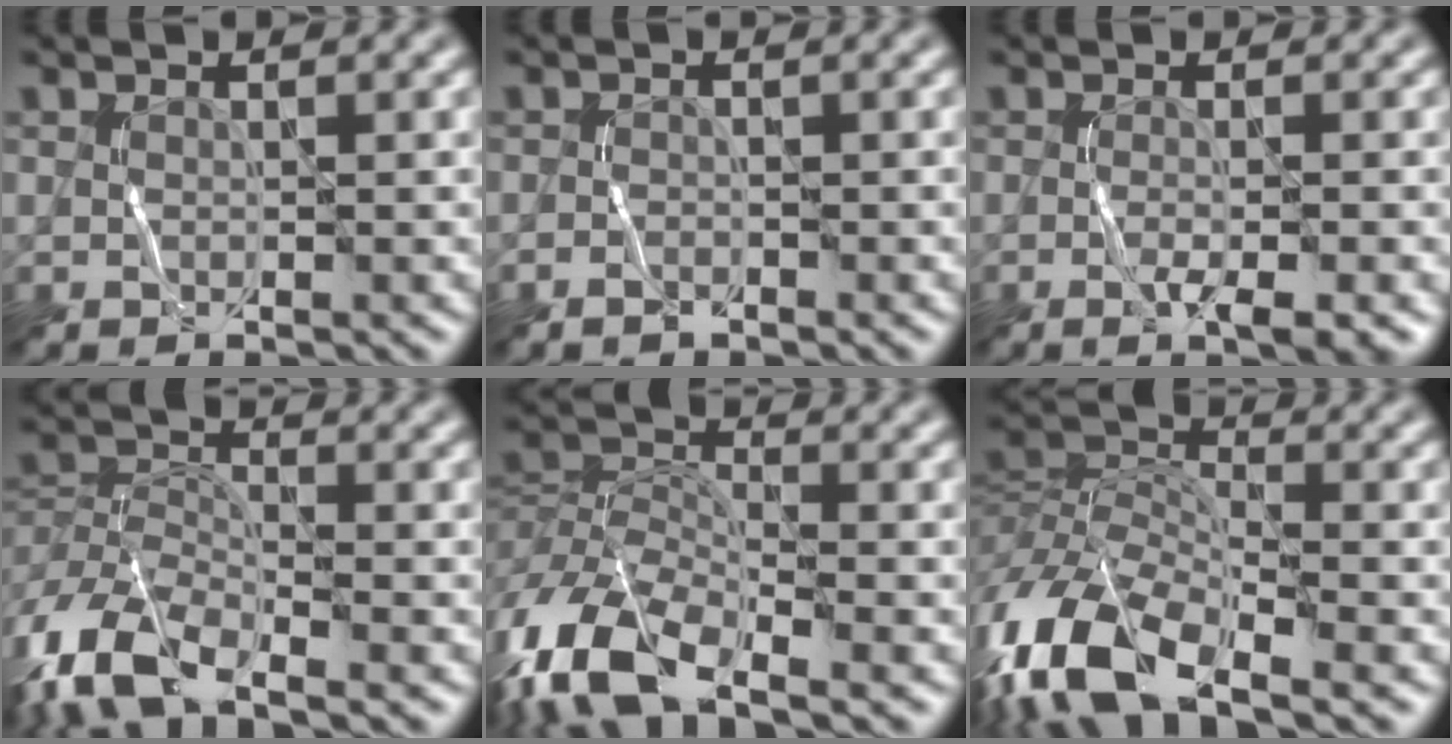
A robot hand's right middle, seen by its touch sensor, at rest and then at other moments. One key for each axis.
{"total": 1.0, "fx": -0.9, "fy": 0.3, "fz": 0.4, "tx": -0.011, "ty": 0.005, "tz": -0.018}
{"total": 2.9, "fx": -0.9, "fy": 0.6, "fz": 2.7, "tx": -0.043, "ty": -0.003, "tz": -0.013}
{"total": 9.0, "fx": -6.0, "fy": 4.0, "fz": 5.4, "tx": -0.117, "ty": -0.004, "tz": -0.128}
{"total": 11.2, "fx": -6.7, "fy": 5.2, "fz": 7.3, "tx": -0.157, "ty": -0.001, "tz": -0.140}
{"total": 12.7, "fx": -6.3, "fy": 6.2, "fz": 9.1, "tx": -0.197, "ty": 0.001, "tz": -0.129}